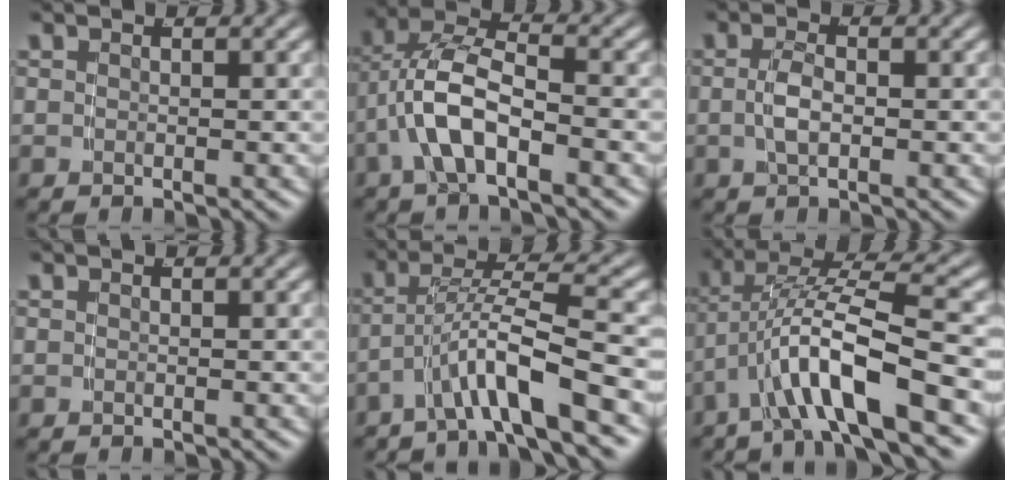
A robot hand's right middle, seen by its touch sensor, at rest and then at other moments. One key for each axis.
{"total": 6.0, "fx": -0.1, "fy": 3.2, "fz": 5.1, "tx": -0.110, "ty": -0.006, "tz": -0.002}
{"total": 1.8, "fx": -0.5, "fy": 0.2, "fz": 1.7, "tx": -0.038, "ty": -0.004, "tz": -0.003}
{"total": 0.0}
{"total": 4.5, "fx": -1.9, "fy": 0.6, "fz": 4.1, "tx": -0.085, "ty": 0.000, "tz": -0.028}
{"total": 6.3, "fx": -0.7, "fy": 2.2, "fz": 5.8, "tx": -0.119, "ty": 0.000, "tz": -0.010}